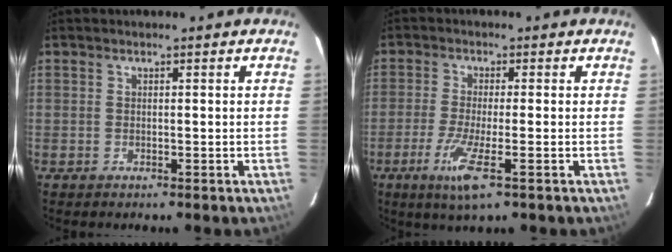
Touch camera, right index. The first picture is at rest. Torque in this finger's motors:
{"motor_torque": [0.39, -0.16, 0.17, 0.11]}